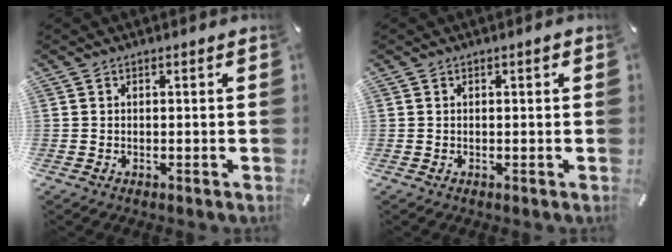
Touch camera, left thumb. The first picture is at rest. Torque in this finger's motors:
{"motor_torque": [0.45, 0.43, 0.06, -0.14, 0.00]}